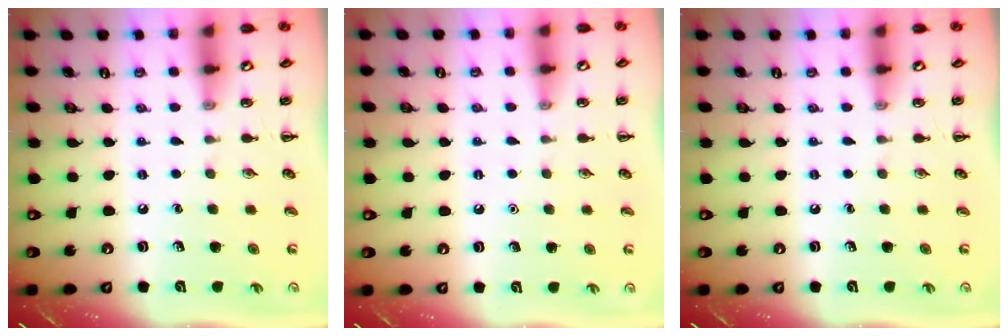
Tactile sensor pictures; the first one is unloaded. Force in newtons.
{"total": 1.6, "press": 1.6, "slide": 0.1}
{"total": 0.0}